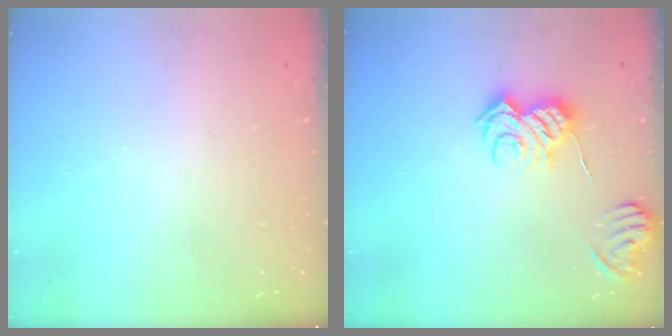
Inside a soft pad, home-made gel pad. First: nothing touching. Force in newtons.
{"total": 9.1, "press": 9.1, "slide": 0.6}